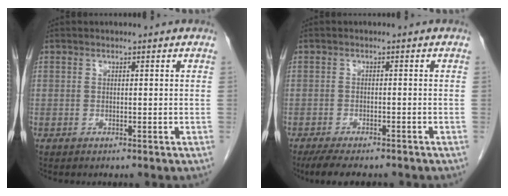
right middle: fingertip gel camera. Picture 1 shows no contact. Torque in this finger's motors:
{"motor_torque": [0.69, -0.48, 0.28, 0.08]}